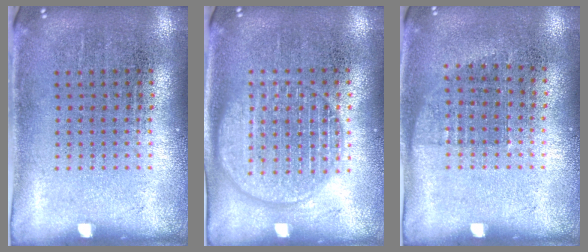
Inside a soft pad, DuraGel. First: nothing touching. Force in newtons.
{"total": 1.8, "press": 1.8, "slide": 0.2}
{"total": 0.7, "press": 0.6, "slide": 0.4}